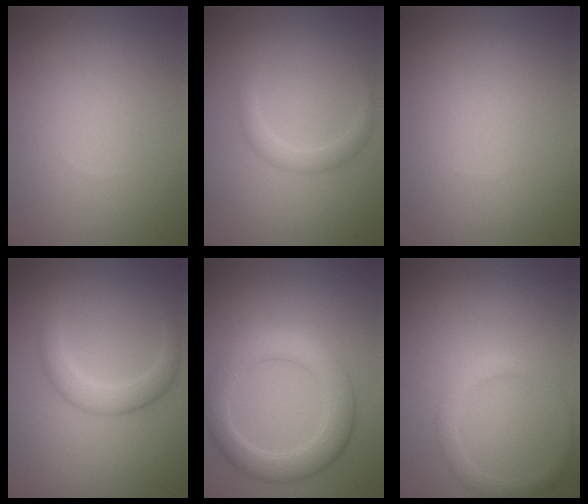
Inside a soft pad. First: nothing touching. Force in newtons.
{"total": 1.6, "press": 1.5, "slide": 0.2}
{"total": 0.0}
{"total": 2.8, "press": 2.8, "slide": 0.0}
{"total": 4.4, "press": 4.4, "slide": 0.2}
{"total": 1.7, "press": 1.7, "slide": 0.2}